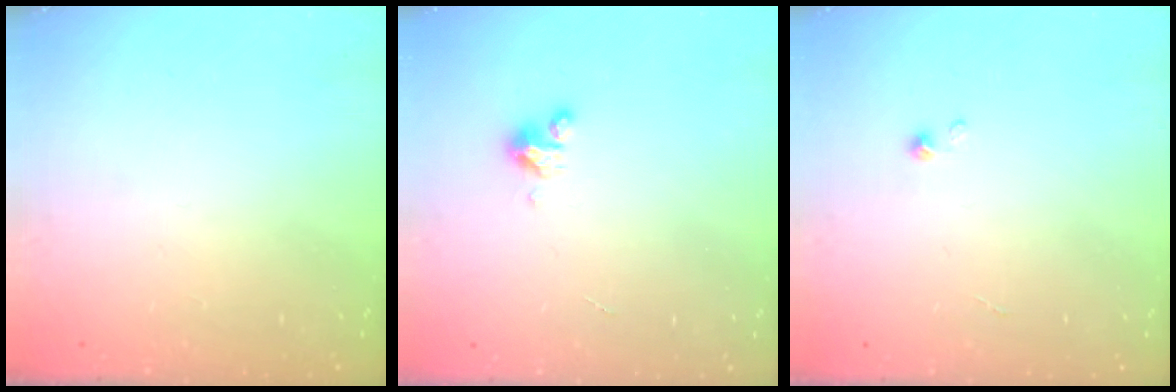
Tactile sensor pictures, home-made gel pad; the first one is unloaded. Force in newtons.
{"total": 2.8, "press": 2.8, "slide": 0.2}
{"total": 0.0}